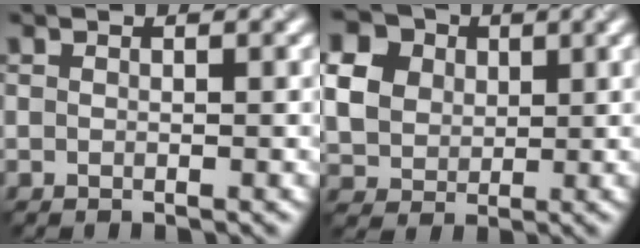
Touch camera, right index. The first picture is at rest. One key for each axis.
{"total": 10.1, "fx": 3.9, "fy": 8.3, "fz": 4.2, "tx": -0.134, "ty": 0.031, "tz": 0.080}